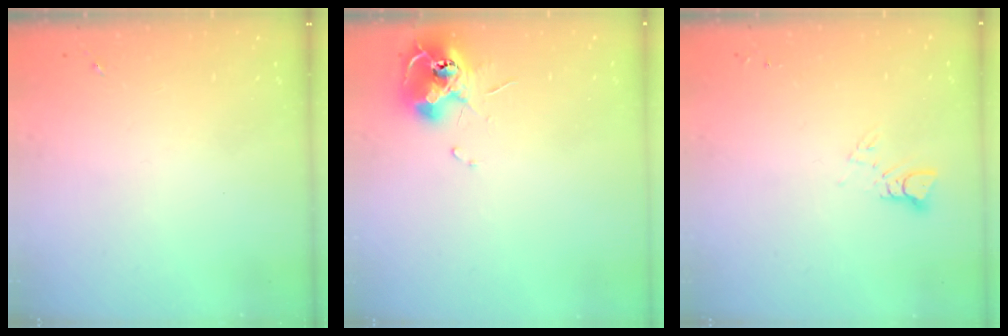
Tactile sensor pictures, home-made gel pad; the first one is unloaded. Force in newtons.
{"total": 11.7, "press": 11.7, "slide": 0.9}
{"total": 2.9, "press": 2.9, "slide": 0.2}